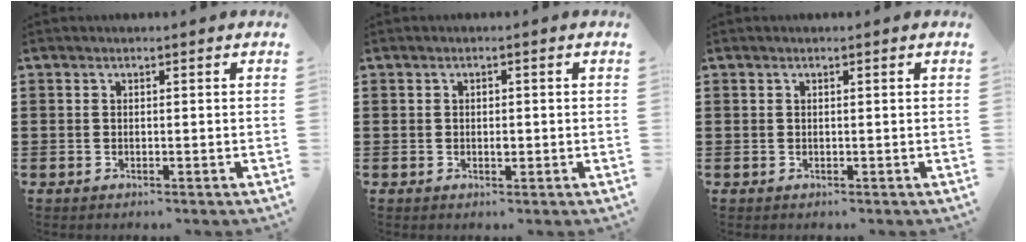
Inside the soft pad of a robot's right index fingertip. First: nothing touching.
{"total": 1.0, "force": [-0.1, 0.6, 0.8], "torque": [-0.017, 0.001, -0.002]}
{"total": 0.0}